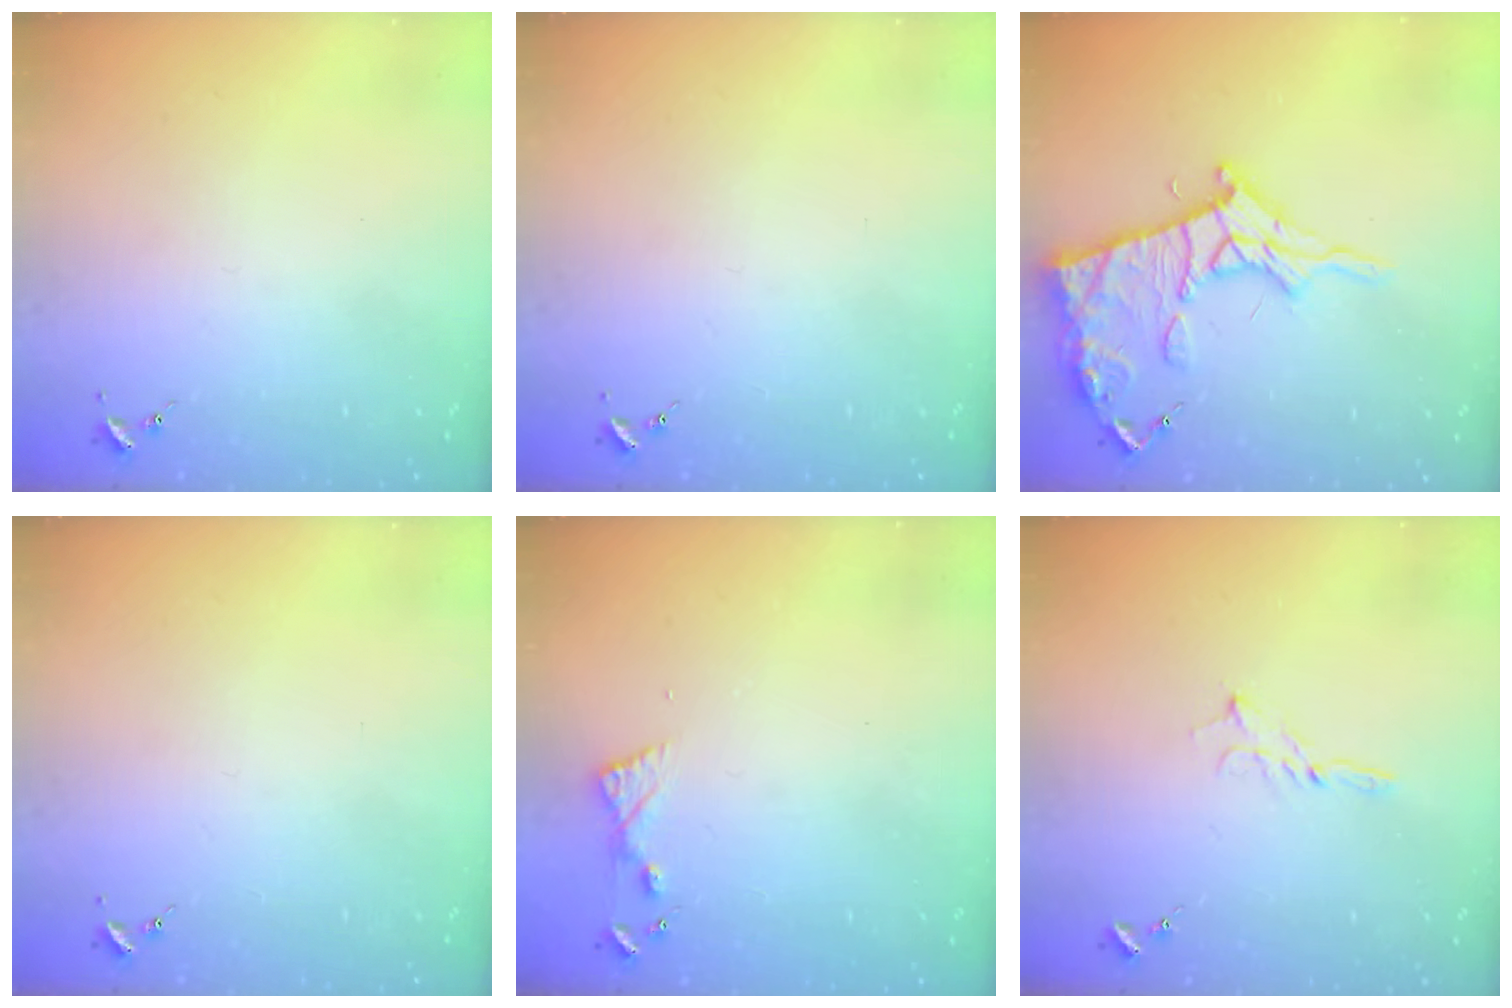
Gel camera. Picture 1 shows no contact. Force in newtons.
{"total": 0.0}
{"total": 16.1, "press": 16.0, "slide": 1.7}
{"total": 0.0}
{"total": 5.5, "press": 5.5, "slide": 0.4}
{"total": 2.9, "press": 2.9, "slide": 0.3}